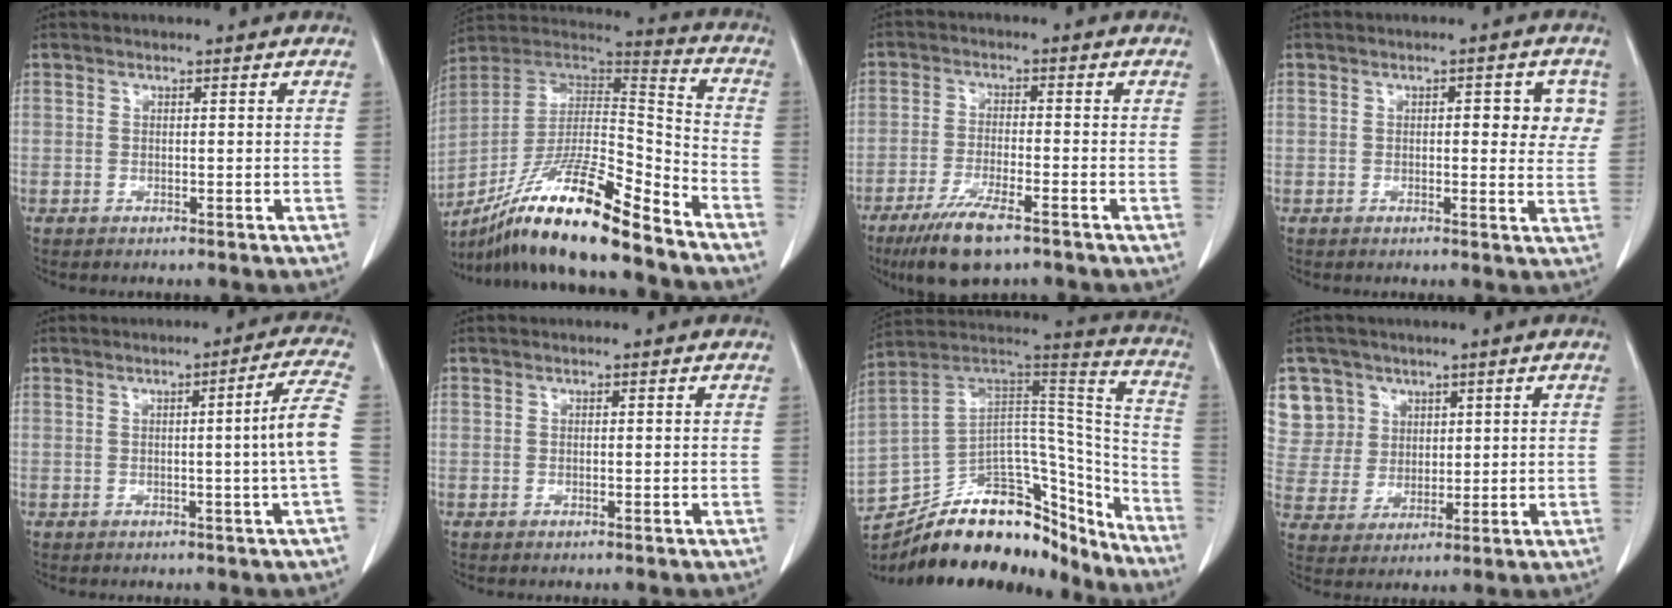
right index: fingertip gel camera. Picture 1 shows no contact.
{"total": 20.8, "force": [-16.0, 1.2, 13.3], "torque": [-0.252, -0.005, -0.295]}
{"total": 8.4, "force": [-5.7, 1.5, 6.0], "torque": [-0.112, -0.017, -0.098]}
{"total": 5.7, "force": [1.6, 2.2, 5.0], "torque": [-0.047, 0.005, 0.013]}
{"total": 6.6, "force": [-0.5, -1.7, 6.4], "torque": [-0.083, 0.001, -0.007]}
{"total": 0.0}
{"total": 28.8, "force": [-23.0, 11.4, 13.2], "torque": [-0.218, 0.042, -0.352]}
{"total": 9.8, "force": [5.1, 8.3, 0.3], "torque": [-0.013, 0.022, 0.116]}